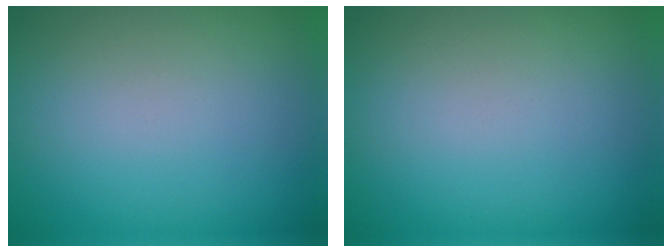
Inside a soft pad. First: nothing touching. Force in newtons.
{"total": 0.0}